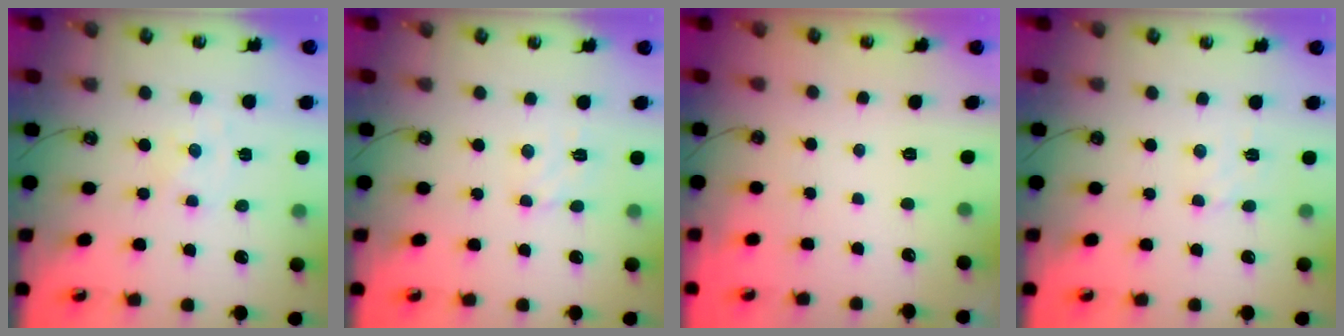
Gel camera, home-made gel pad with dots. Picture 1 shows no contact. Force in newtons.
{"total": 5.5, "press": 5.4, "slide": 0.8}
{"total": 0.0}
{"total": 2.5, "press": 2.4, "slide": 0.6}